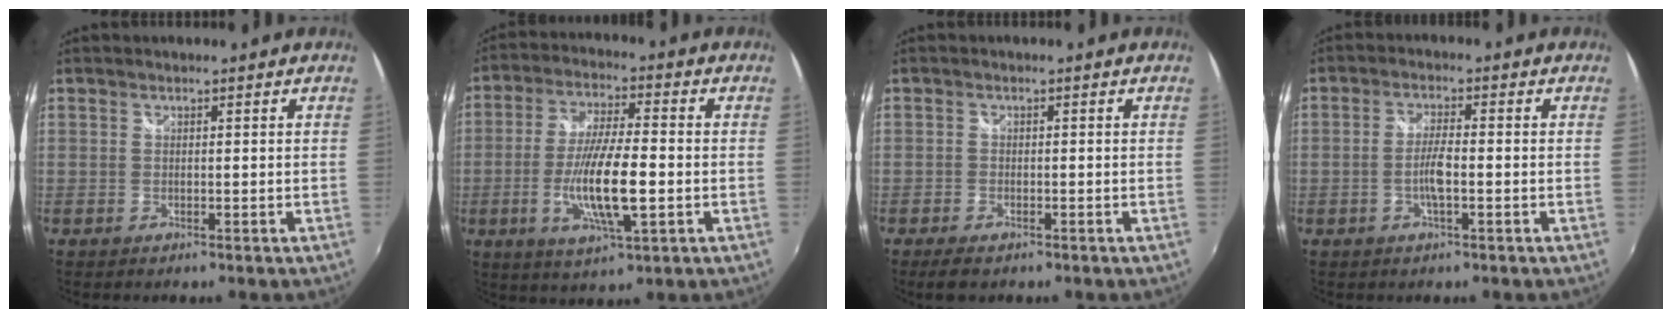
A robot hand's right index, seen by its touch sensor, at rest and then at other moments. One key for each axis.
{"total": 12.5, "fx": -2.9, "fy": 2.4, "fz": 11.9, "tx": -0.230, "ty": -0.012, "tz": -0.054}
{"total": 3.7, "fx": -2.7, "fy": 1.5, "fz": 2.0, "tx": -0.047, "ty": -0.015, "tz": -0.048}
{"total": 4.0, "fx": -1.2, "fy": 0.6, "fz": 3.8, "tx": -0.077, "ty": 0.001, "tz": -0.022}